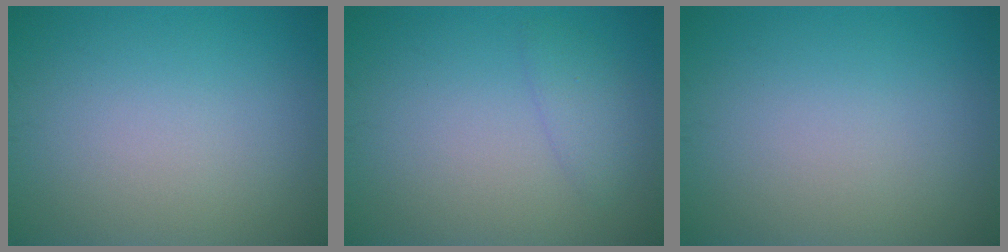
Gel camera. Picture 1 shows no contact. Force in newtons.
{"total": 1.5, "press": 1.5, "slide": 0.2}
{"total": 0.0}